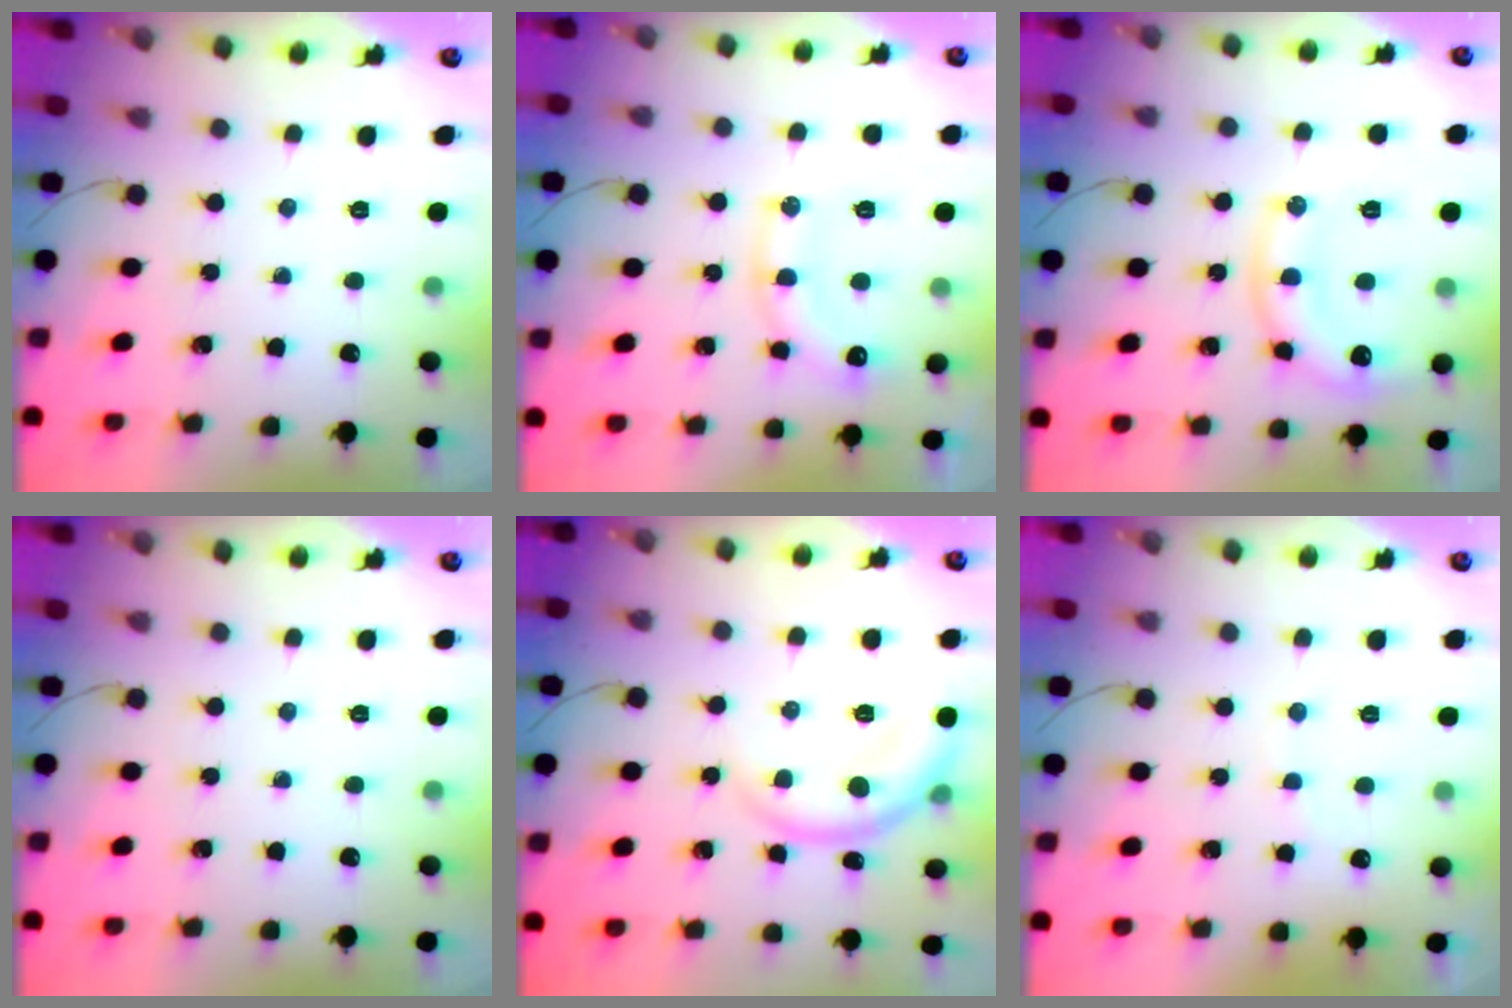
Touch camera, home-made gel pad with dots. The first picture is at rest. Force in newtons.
{"total": 13.3, "press": 13.3, "slide": 0.9}
{"total": 12.7, "press": 12.7, "slide": 0.8}
{"total": 0.0}
{"total": 8.0, "press": 7.9, "slide": 0.8}
{"total": 6.2, "press": 6.2, "slide": 0.9}